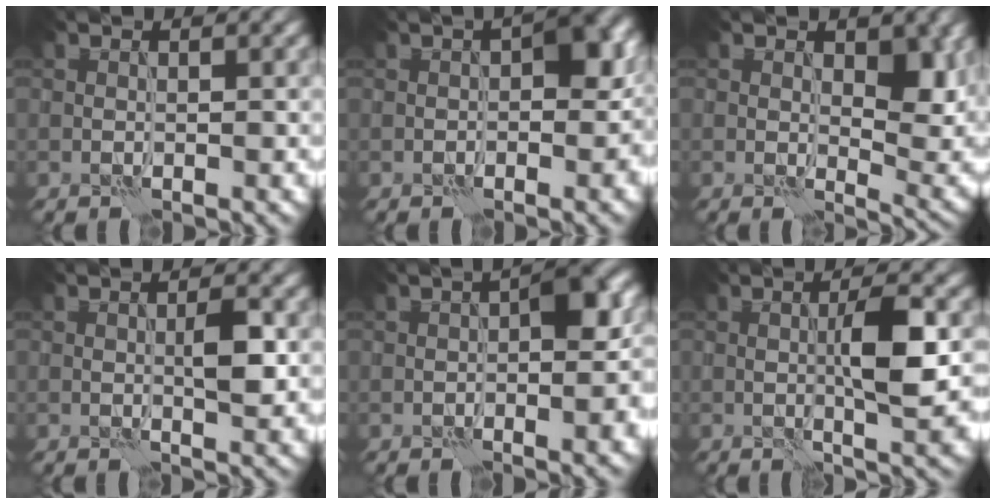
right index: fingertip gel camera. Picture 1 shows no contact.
{"total": 4.8, "force": [-0.3, 2.1, 4.3], "torque": [-0.037, 0.015, -0.011]}
{"total": 5.4, "force": [1.5, 3.0, 4.3], "torque": [-0.048, -0.012, 0.026]}
{"total": 2.7, "force": [0.0, 0.6, 2.6], "torque": [-0.048, 0.002, 0.000]}
{"total": 5.8, "force": [-0.6, 1.7, 5.5], "torque": [-0.070, 0.016, -0.015]}
{"total": 5.4, "force": [0.1, 0.9, 5.3], "torque": [-0.092, 0.006, 0.001]}